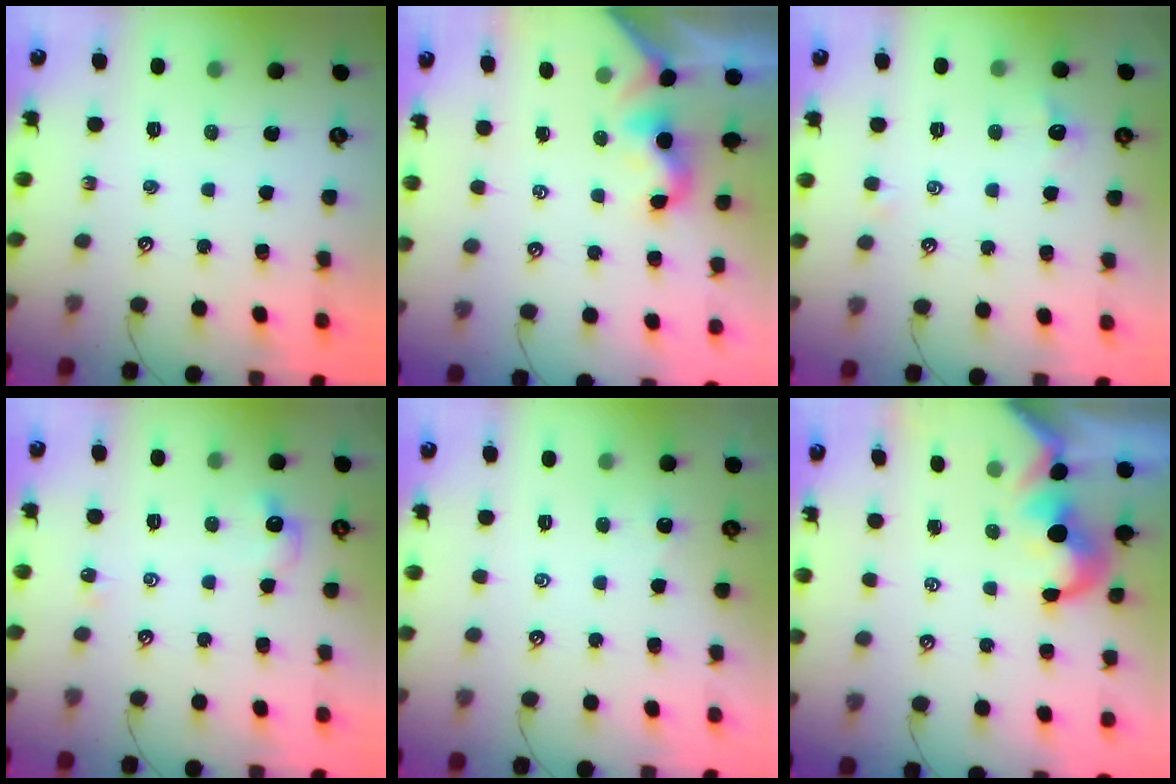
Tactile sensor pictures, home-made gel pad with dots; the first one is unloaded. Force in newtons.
{"total": 2.0, "press": 1.9, "slide": 0.5}
{"total": 0.6, "press": 0.1, "slide": 0.6}
{"total": 2.7, "press": 2.6, "slide": 0.5}
{"total": 2.5, "press": 2.5, "slide": 0.3}
{"total": 1.4, "press": 1.0, "slide": 0.9}